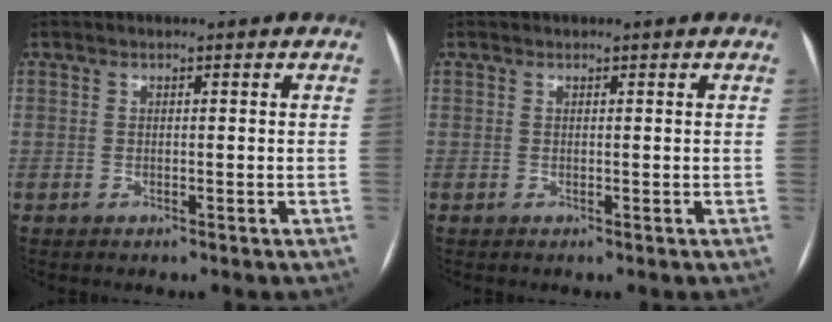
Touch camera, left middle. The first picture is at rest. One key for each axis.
{"total": 0.0}